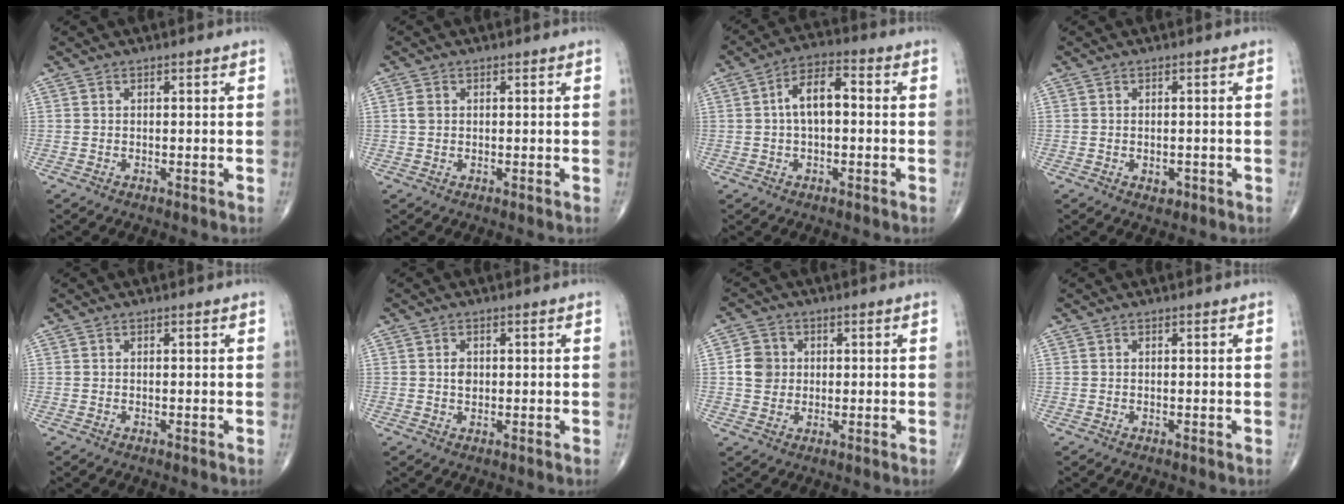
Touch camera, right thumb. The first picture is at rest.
{"total": 1.5, "force": [0.2, 1.2, 0.9], "torque": [-0.019, 0.003, 0.005]}
{"total": 7.6, "force": [0.4, 3.9, 6.5], "torque": [-0.110, 0.029, -0.004]}
{"total": 1.9, "force": [-0.7, 1.3, 1.2], "torque": [-0.009, 0.000, -0.006]}
{"total": 0.0}
{"total": 1.7, "force": [0.2, 1.3, 1.1], "torque": [-0.013, 0.001, 0.003]}
{"total": 5.1, "force": [0.5, 4.7, 2.1], "torque": [-0.021, 0.004, 0.004]}
{"total": 0.0}